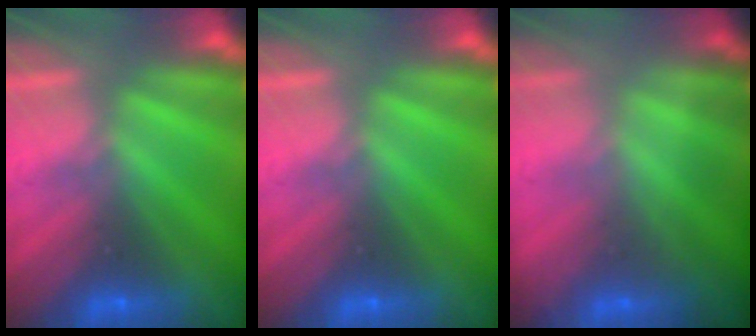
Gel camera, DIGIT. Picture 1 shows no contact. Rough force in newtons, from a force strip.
{"total": 0.0}
{"total": 1.7}